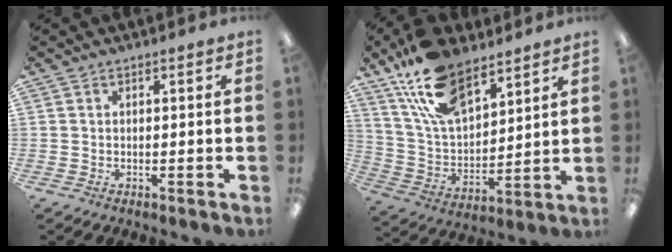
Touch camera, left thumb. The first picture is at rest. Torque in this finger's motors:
{"motor_torque": [0.55, 0.42, 1.15, -1.62, 0.15]}